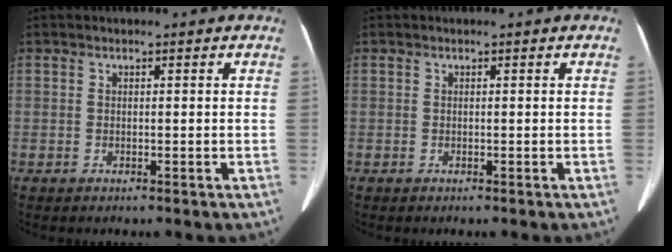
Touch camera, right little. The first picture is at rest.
{"total": 0.0}